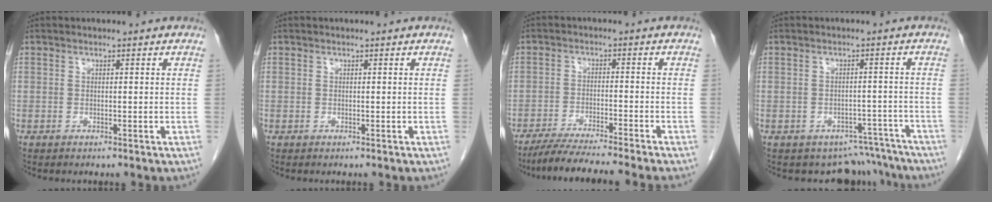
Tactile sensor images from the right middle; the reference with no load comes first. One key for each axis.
{"total": 0.0}
{"total": 10.7, "fx": -9.3, "fy": -1.4, "fz": 5.1, "tx": -0.061, "ty": -0.025, "tz": -0.148}
{"total": 7.9, "fx": -7.1, "fy": 3.6, "fz": -0.4, "tx": 0.027, "ty": 0.032, "tz": -0.078}